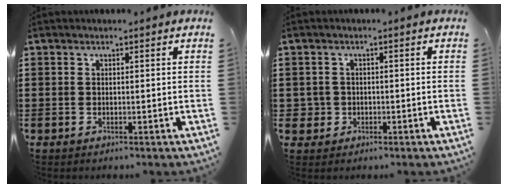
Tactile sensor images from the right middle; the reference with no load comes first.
{"total": 2.2, "force": [-0.5, 2.1, 0.3], "torque": [-0.015, 0.005, -0.014]}